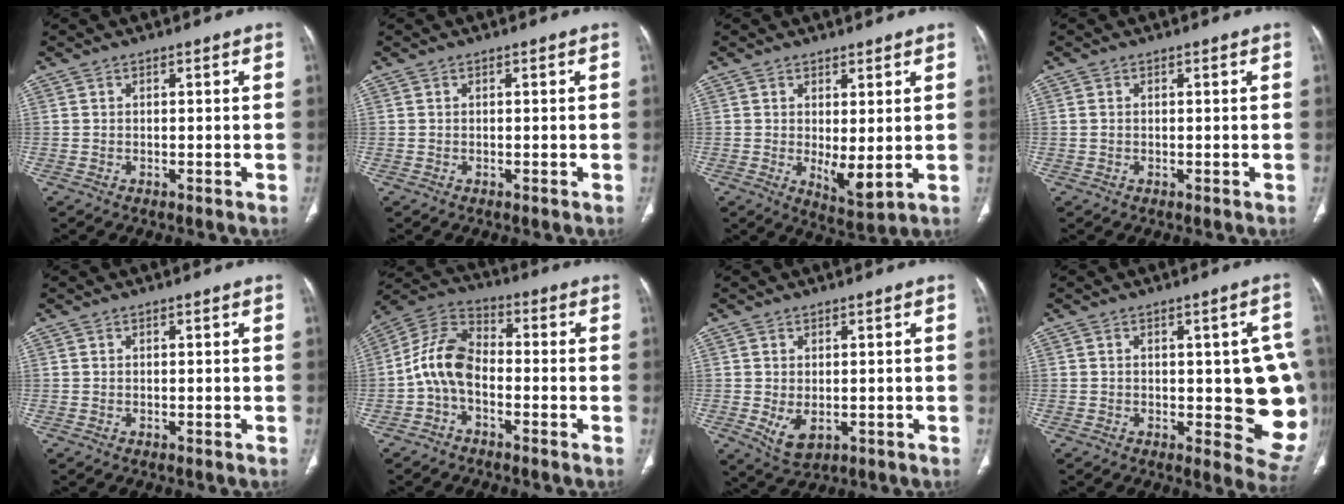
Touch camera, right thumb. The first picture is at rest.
{"total": 0.0}
{"total": 5.4, "force": [0.2, 1.9, 5.1], "torque": [-0.077, -0.020, 0.013]}
{"total": 0.6, "force": [0.1, 0.3, 0.5], "torque": [-0.019, 0.003, 0.005]}
{"total": 0.0}
{"total": 9.6, "force": [-2.2, 5.9, 7.2], "torque": [-0.132, 0.038, -0.058]}
{"total": 4.4, "force": [-0.7, 2.7, 3.4], "torque": [-0.060, -0.008, 0.002]}
{"total": 13.3, "force": [-0.9, 4.9, 12.4], "torque": [-0.120, -0.015, -0.004]}